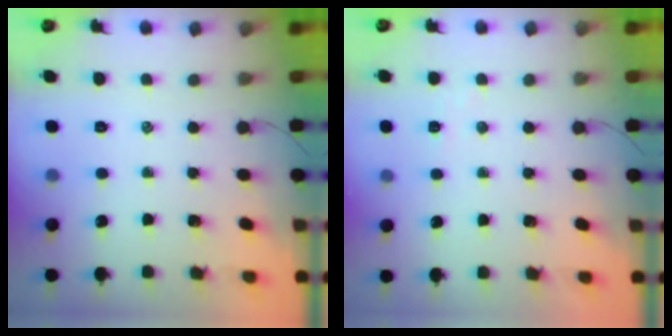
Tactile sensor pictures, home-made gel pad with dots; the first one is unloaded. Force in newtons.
{"total": 3.2, "press": 3.0, "slide": 1.0}